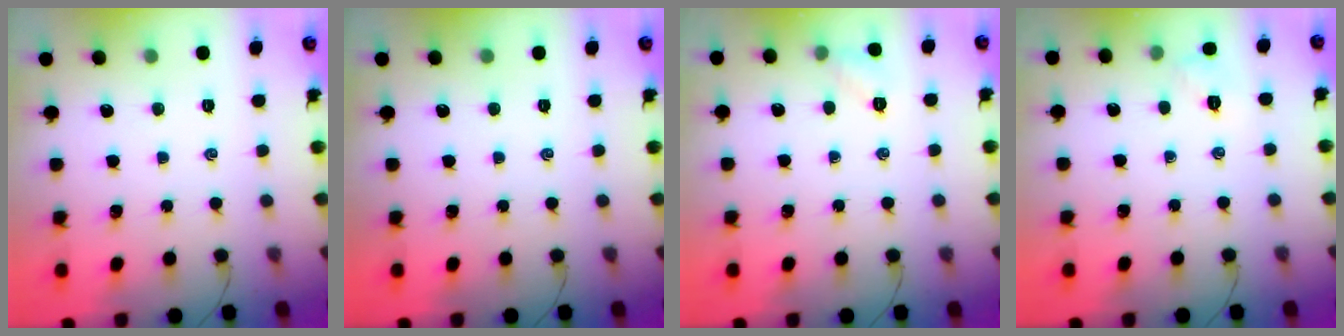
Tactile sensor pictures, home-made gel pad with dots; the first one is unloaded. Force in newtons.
{"total": 0.0}
{"total": 6.2, "press": 6.0, "slide": 1.7}
{"total": 5.6, "press": 5.3, "slide": 1.7}